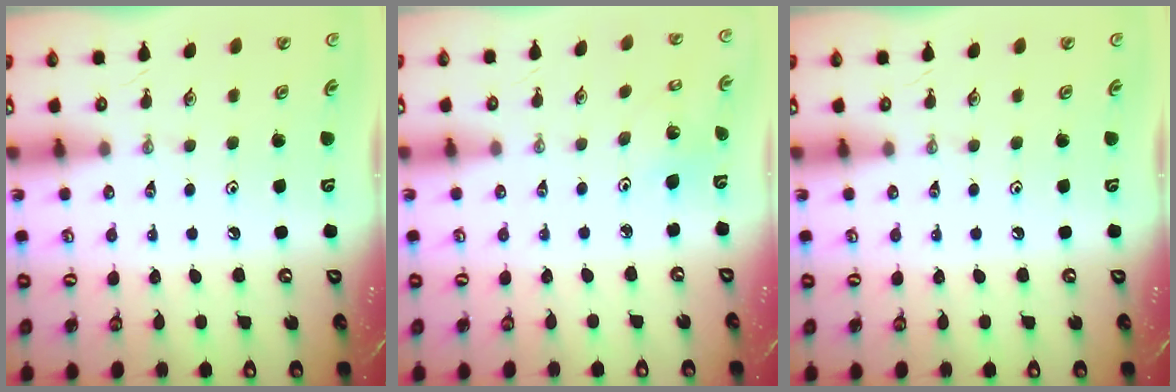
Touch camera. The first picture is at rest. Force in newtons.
{"total": 2.6, "press": 2.6, "slide": 0.2}
{"total": 0.0}